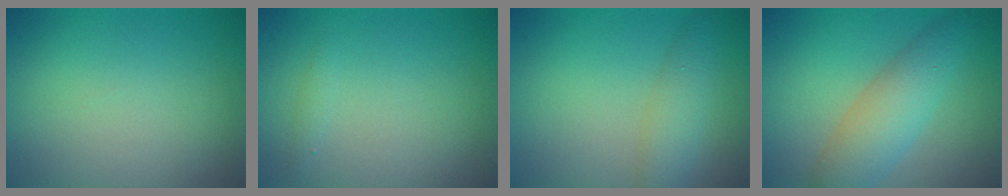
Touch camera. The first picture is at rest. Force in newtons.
{"total": 0.6, "press": 0.6, "slide": 0.0}
{"total": 2.9, "press": 2.9, "slide": 0.1}
{"total": 4.9, "press": 4.9, "slide": 0.1}